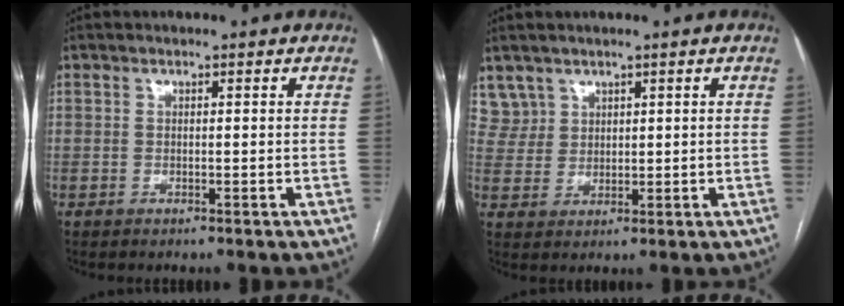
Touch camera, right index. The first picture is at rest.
{"total": 4.0, "force": [2.8, 2.8, -0.4], "torque": [0.015, 0.007, 0.061]}